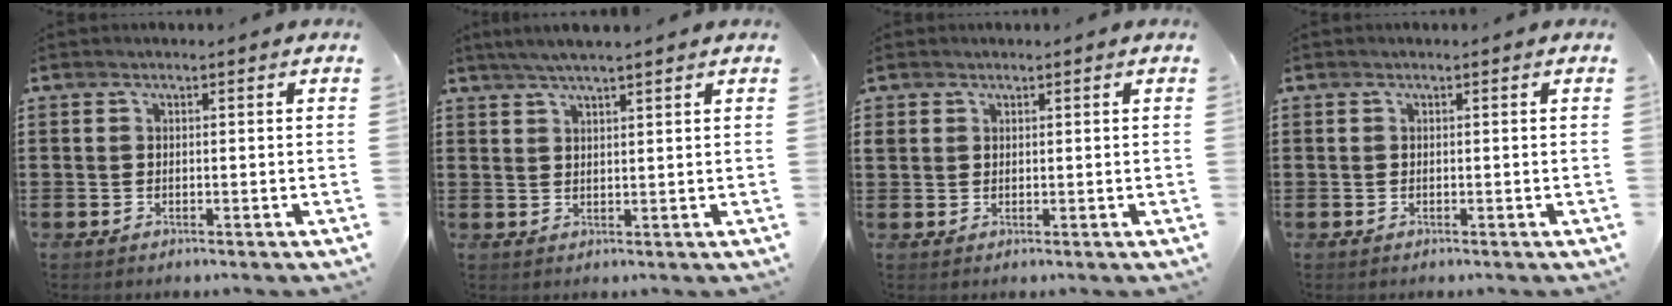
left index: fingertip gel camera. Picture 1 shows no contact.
{"total": 2.7, "force": [2.2, -0.1, 1.5], "torque": [-0.033, 0.004, 0.041]}
{"total": 1.5, "force": [1.1, 1.0, 0.1], "torque": [-0.007, 0.006, 0.023]}
{"total": 0.0}